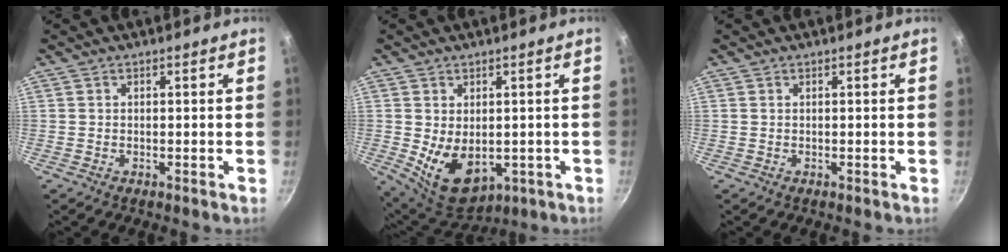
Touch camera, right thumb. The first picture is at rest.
{"total": 10.4, "force": [-1.0, 6.9, 7.8], "torque": [-0.106, -0.018, 0.009]}
{"total": 0.0}